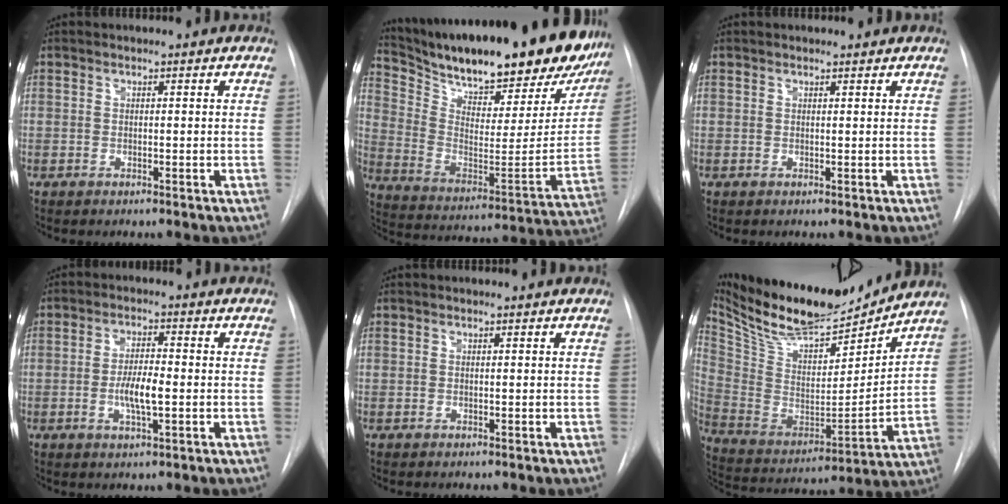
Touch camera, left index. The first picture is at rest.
{"total": 33.4, "force": [27.3, 8.8, 17.2], "torque": [-0.292, -0.047, 0.379]}
{"total": 1.6, "force": [1.5, 0.2, 0.1], "torque": [-0.009, 0.007, 0.018]}
{"total": 5.0, "force": [-0.9, 1.1, 4.8], "torque": [-0.094, -0.002, -0.016]}
{"total": 0.6, "force": [0.5, 0.0, 0.0], "torque": [-0.002, 0.001, 0.005]}
{"total": 22.7, "force": [20.2, 4.8, 9.3], "torque": [-0.174, -0.016, 0.337]}